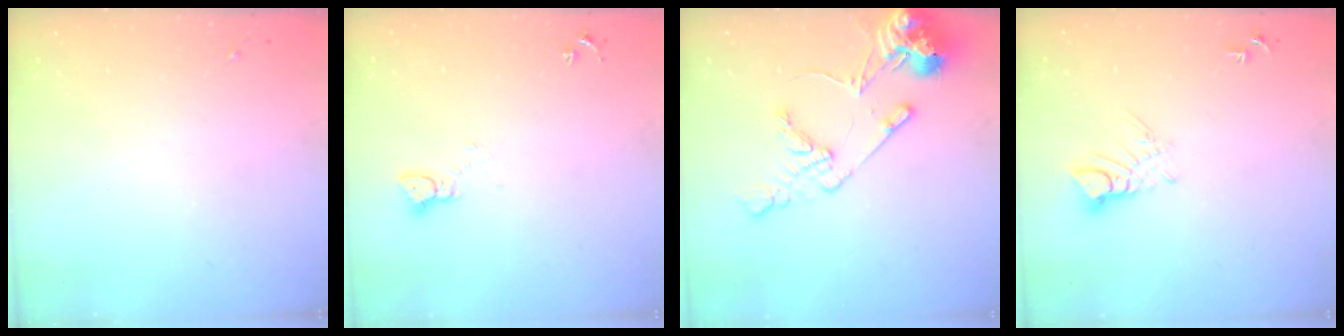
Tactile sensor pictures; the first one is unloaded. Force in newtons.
{"total": 2.1, "press": 2.1, "slide": 0.2}
{"total": 13.7, "press": 13.5, "slide": 2.3}
{"total": 5.9, "press": 5.9, "slide": 0.5}